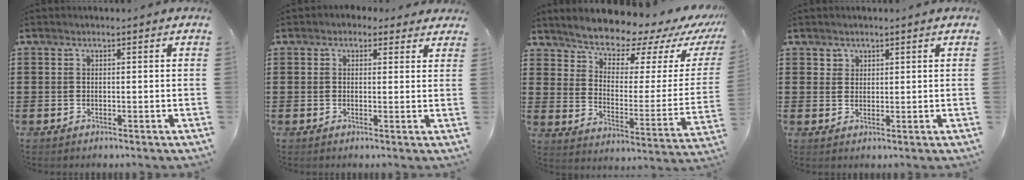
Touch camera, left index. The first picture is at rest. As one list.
[{"total": 1.8, "force": [1.3, 1.2, 0.3], "torque": [-0.004, 0.006, 0.021]}, {"total": 8.1, "force": [7.8, 1.4, 1.5], "torque": [-0.058, -0.069, 0.130]}, {"total": 1.6, "force": [1.2, 1.1, 0.0], "torque": [-0.004, 0.003, 0.023]}]